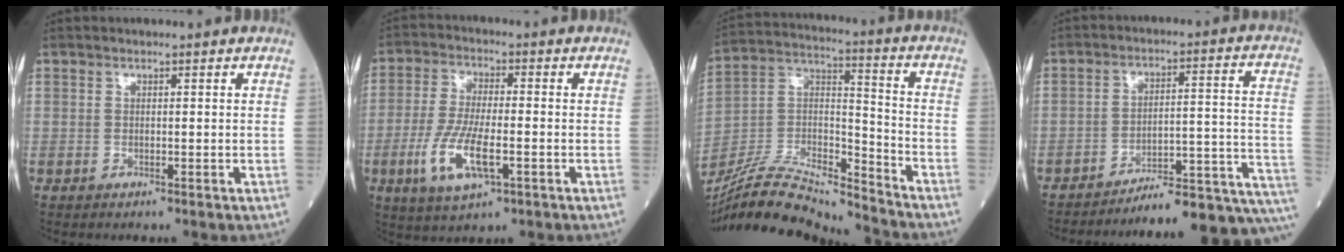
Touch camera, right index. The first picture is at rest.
{"total": 9.9, "force": [-3.3, 2.7, 9.0], "torque": [-0.191, -0.011, -0.057]}
{"total": 20.1, "force": [-18.9, 1.5, 6.7], "torque": [-0.146, 0.012, -0.336]}
{"total": 17.7, "force": [-16.1, 0.2, 7.4], "torque": [-0.039, 0.034, -0.218]}